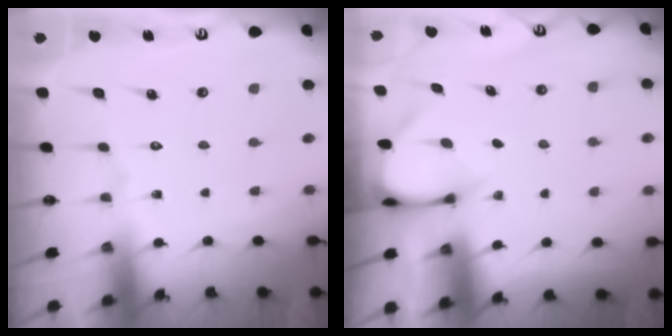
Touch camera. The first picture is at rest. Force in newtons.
{"total": 3.1, "press": 3.1, "slide": 0.3}